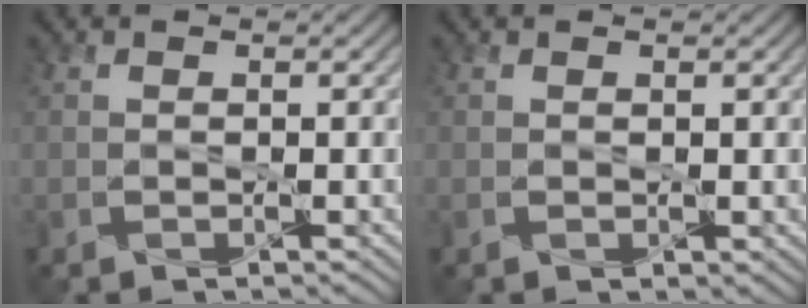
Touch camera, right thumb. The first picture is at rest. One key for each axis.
{"total": 0.5, "fx": 0.1, "fy": 0.4, "fz": 0.3, "tx": -0.004, "ty": -0.003, "tz": 0.005}